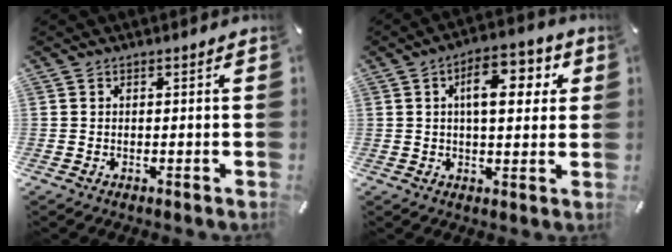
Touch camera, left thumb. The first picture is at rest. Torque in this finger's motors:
{"motor_torque": [1.82, 2.00, 0.99, -1.06, 0.41]}